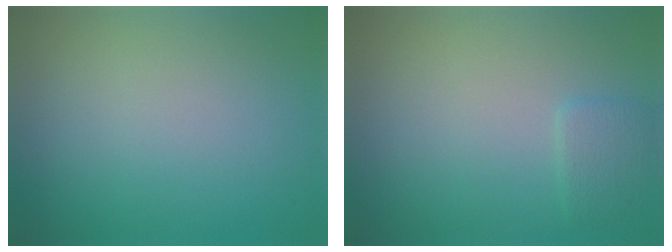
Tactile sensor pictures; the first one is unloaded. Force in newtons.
{"total": 1.4, "press": 1.4, "slide": 0.1}